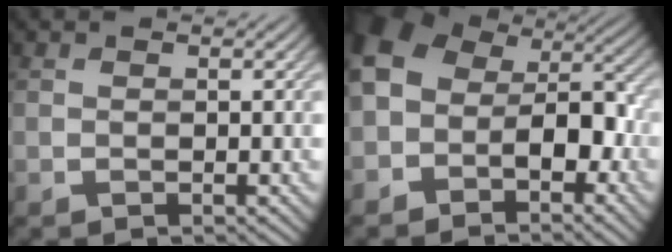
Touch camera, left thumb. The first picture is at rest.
{"total": 9.3, "force": [-2.0, 6.7, 6.1], "torque": [-0.120, 0.006, -0.055]}